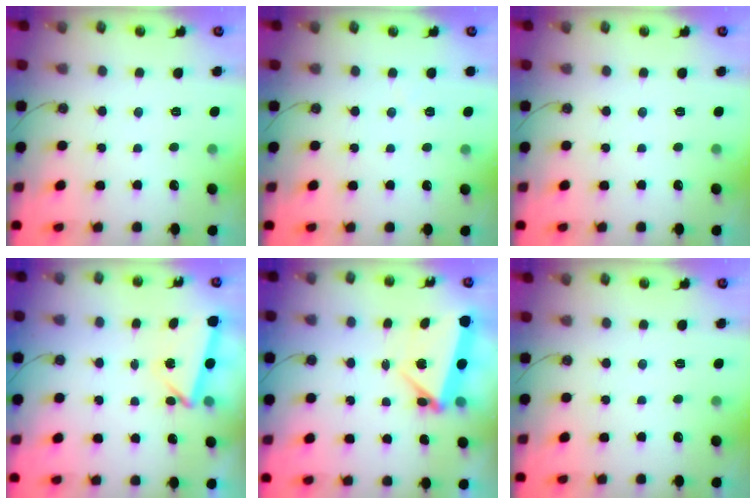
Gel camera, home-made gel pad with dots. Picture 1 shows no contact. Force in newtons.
{"total": 3.3, "press": 3.1, "slide": 1.1}
{"total": 0.0}
{"total": 4.0, "press": 3.9, "slide": 0.7}
{"total": 9.3, "press": 4.9, "slide": 7.9}
{"total": 0.0}